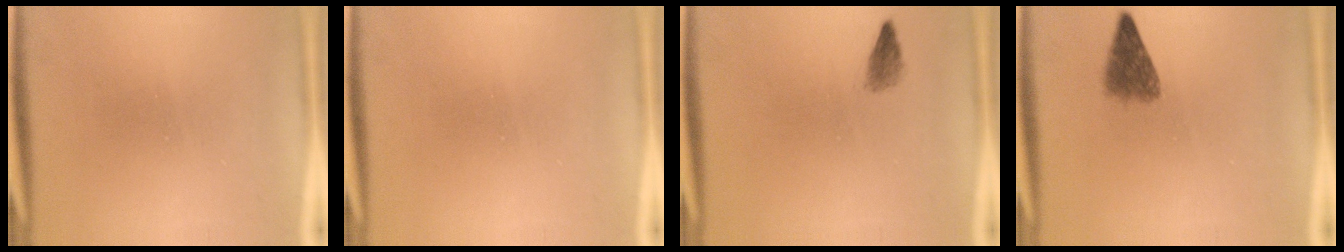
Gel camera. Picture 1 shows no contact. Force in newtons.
{"total": 0.0}
{"total": 1.5}
{"total": 4.1}